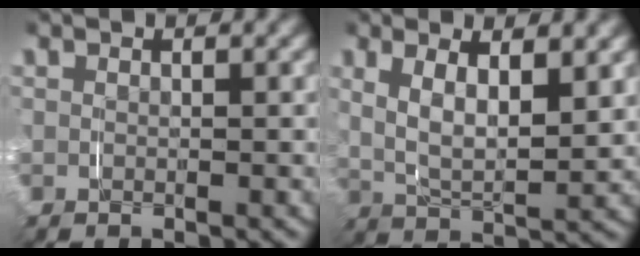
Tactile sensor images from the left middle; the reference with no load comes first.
{"total": 5.2, "force": [1.4, 2.4, 4.3], "torque": [-0.083, -0.008, 0.028]}